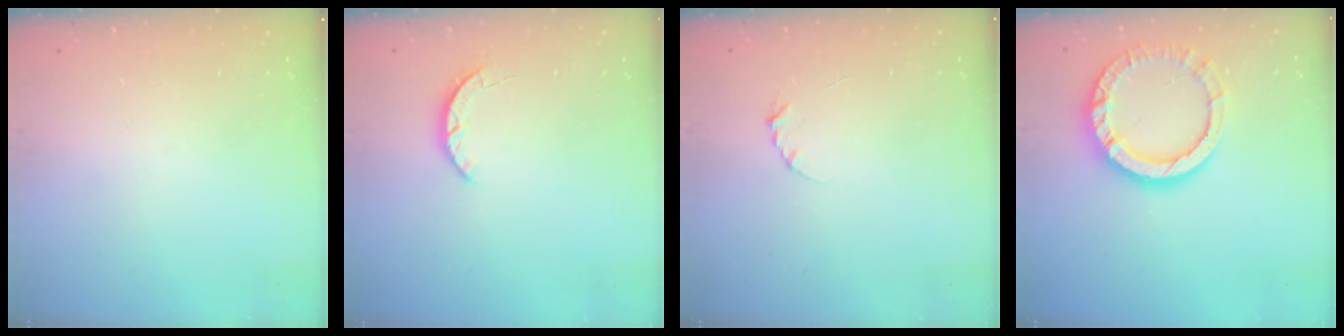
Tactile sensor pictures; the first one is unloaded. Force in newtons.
{"total": 2.2, "press": 2.2, "slide": 0.4}
{"total": 2.3, "press": 2.3, "slide": 0.4}
{"total": 12.3, "press": 12.2, "slide": 1.3}